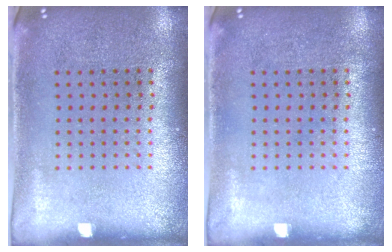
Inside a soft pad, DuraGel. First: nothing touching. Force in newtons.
{"total": 0.0}